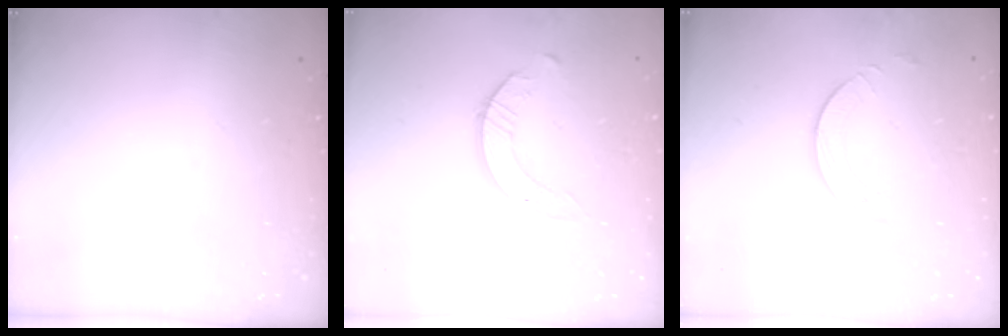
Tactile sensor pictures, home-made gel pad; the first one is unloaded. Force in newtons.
{"total": 2.5, "press": 2.5, "slide": 0.3}
{"total": 1.7, "press": 1.7, "slide": 0.2}